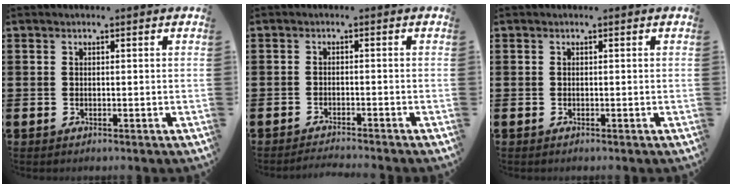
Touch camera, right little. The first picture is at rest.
{"total": 1.3, "force": [-1.2, -0.2, 0.1], "torque": [-0.002, 0.001, -0.025]}
{"total": 0.0}